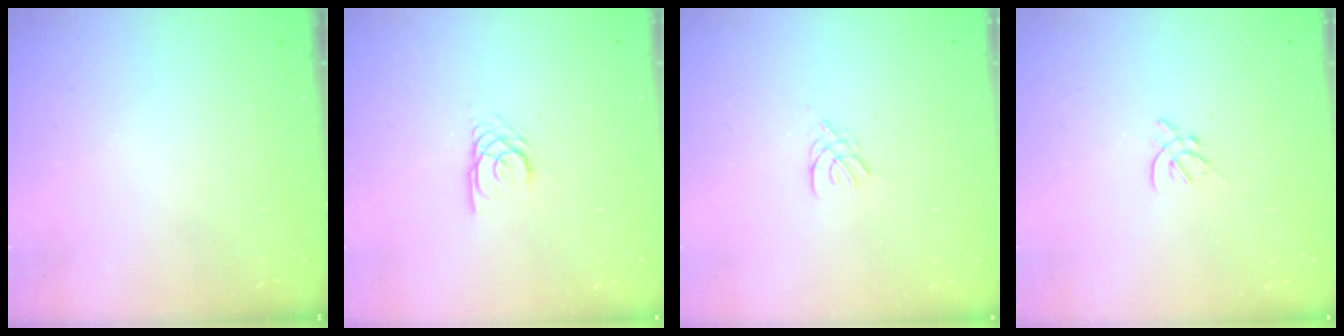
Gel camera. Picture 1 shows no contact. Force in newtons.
{"total": 2.7, "press": 2.7, "slide": 0.1}
{"total": 2.1, "press": 2.0, "slide": 0.4}
{"total": 2.2, "press": 2.1, "slide": 0.6}